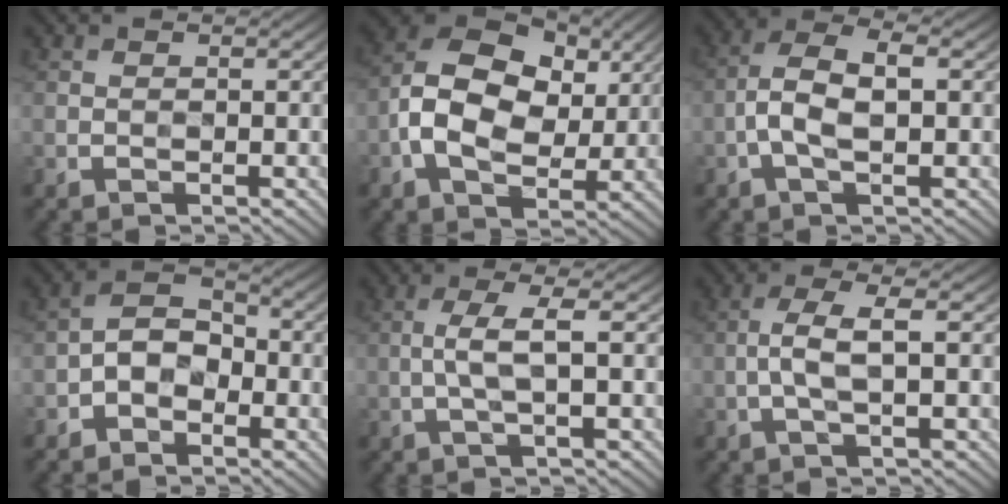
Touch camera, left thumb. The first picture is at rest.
{"total": 11.2, "force": [0.7, 8.0, 7.7], "torque": [-0.154, 0.016, 0.006]}
{"total": 6.0, "force": [-1.2, 2.6, 5.3], "torque": [-0.108, 0.014, -0.026]}
{"total": 5.4, "force": [-2.8, 3.5, 3.0], "torque": [-0.037, 0.011, -0.063]}
{"total": 3.4, "force": [-0.5, 0.4, 3.4], "torque": [-0.072, 0.012, -0.013]}
{"total": 3.8, "force": [-0.8, 0.8, 3.6], "torque": [-0.082, 0.011, -0.017]}